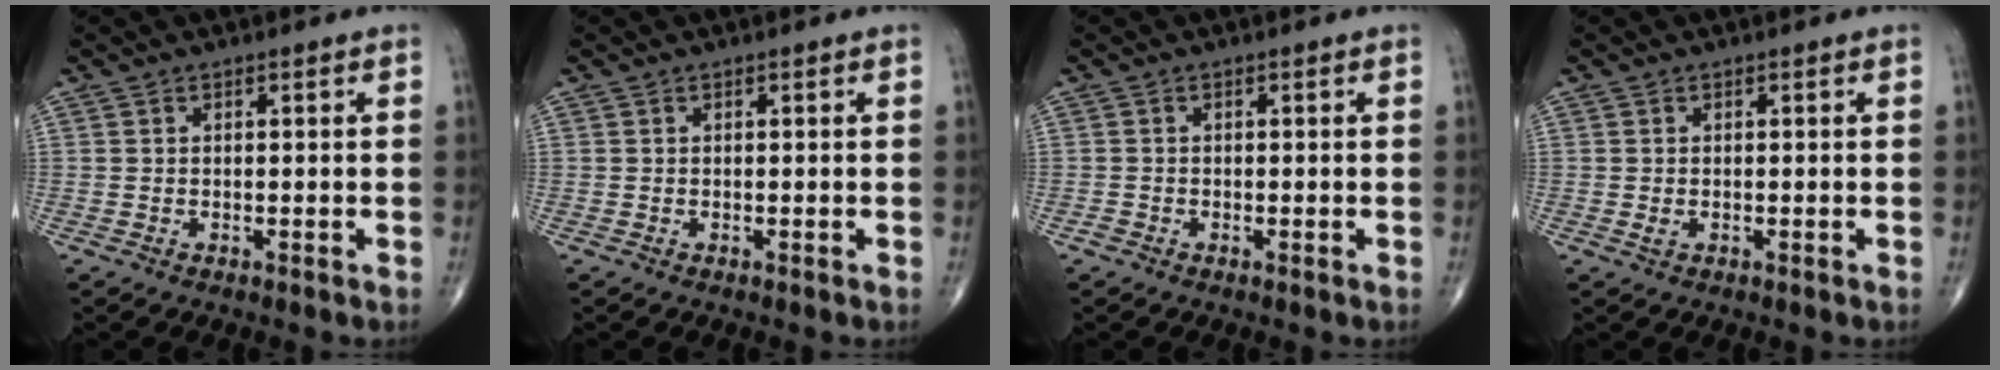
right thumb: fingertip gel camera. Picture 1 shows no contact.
{"total": 0.0}
{"total": 0.7, "force": [-0.5, 0.4, 0.2], "torque": [-0.002, 0.000, -0.014]}
{"total": 0.8, "force": [-0.2, 0.5, 0.7], "torque": [-0.013, 0.003, -0.001]}